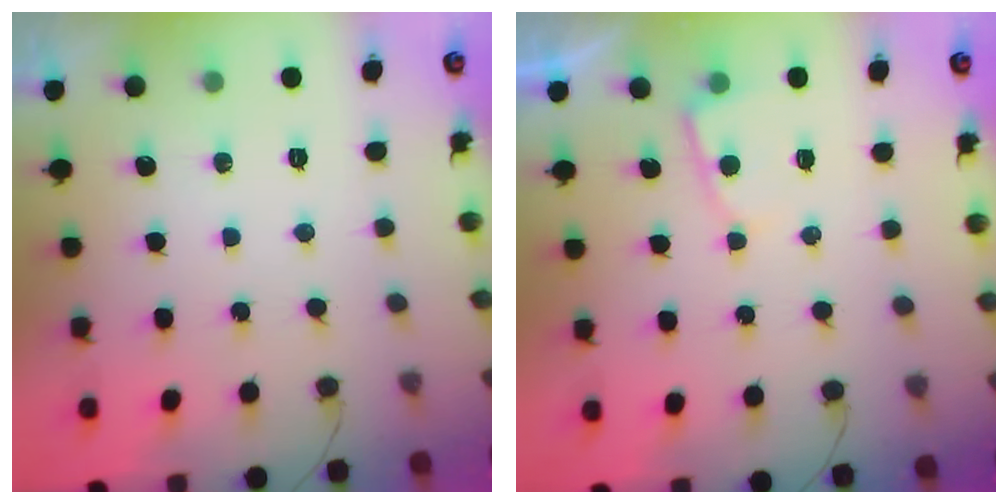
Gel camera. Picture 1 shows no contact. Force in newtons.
{"total": 2.6, "press": 2.6, "slide": 0.2}